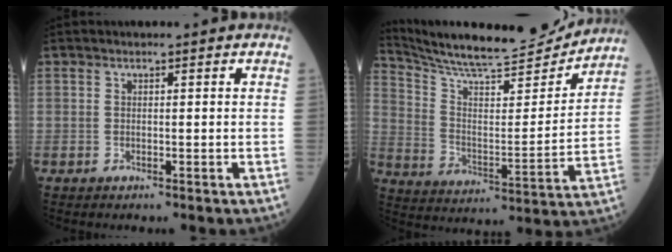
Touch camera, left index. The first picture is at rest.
{"total": 19.1, "force": [18.2, 0.9, 5.6], "torque": [-0.112, -0.040, 0.279]}